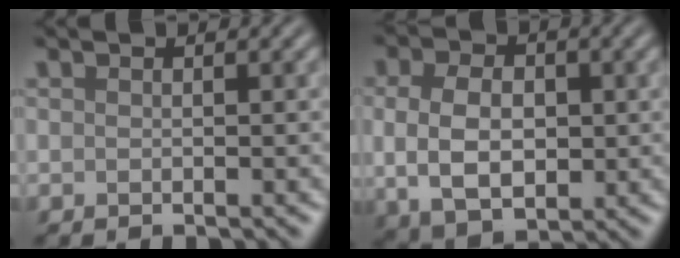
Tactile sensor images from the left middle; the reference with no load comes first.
{"total": 6.5, "force": [0.0, 4.4, 4.8], "torque": [-0.090, -0.005, 0.004]}